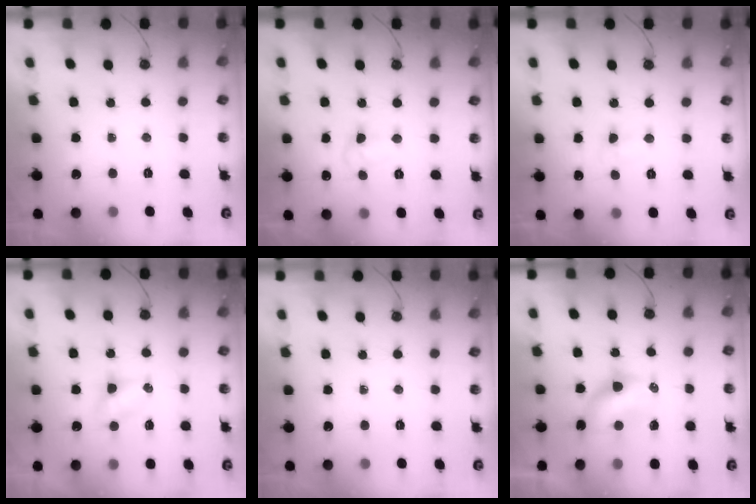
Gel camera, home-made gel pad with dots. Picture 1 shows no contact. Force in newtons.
{"total": 4.6, "press": 3.6, "slide": 2.9}
{"total": 5.1, "press": 5.1, "slide": 0.7}
{"total": 4.0, "press": 4.0, "slide": 0.5}
{"total": 0.0}
{"total": 6.3, "press": 6.3, "slide": 0.3}